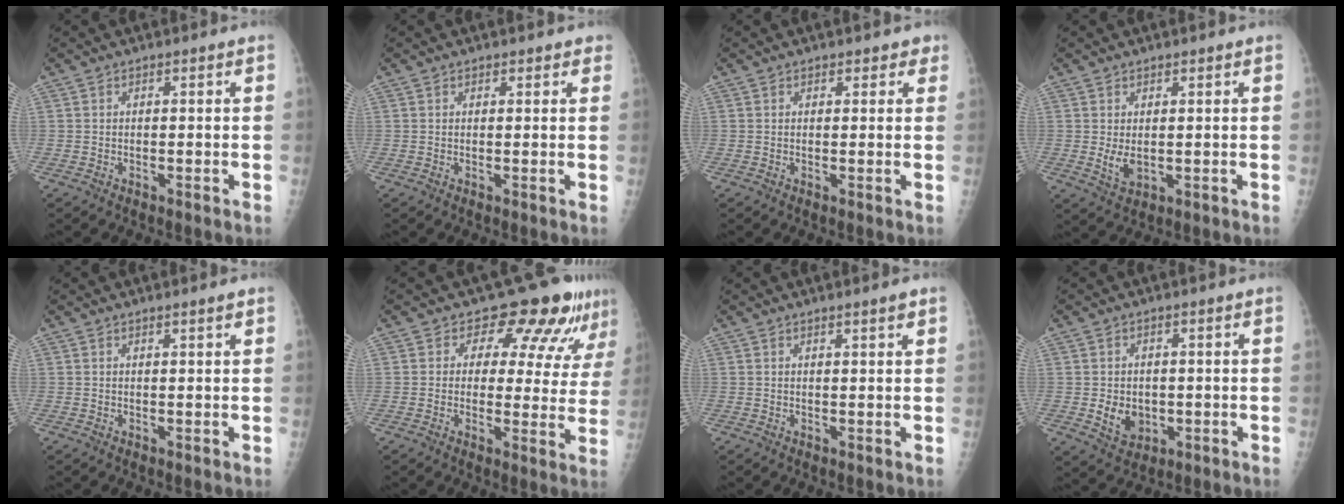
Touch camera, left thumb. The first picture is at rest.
{"total": 1.3, "force": [1.0, 0.8, 0.2], "torque": [0.015, -0.005, 0.007]}
{"total": 2.0, "force": [1.4, 1.4, 0.5], "torque": [0.022, -0.004, 0.011]}
{"total": 3.2, "force": [0.4, 2.0, 2.5], "torque": [-0.040, -0.011, 0.016]}
{"total": 1.1, "force": [0.8, 0.0, 0.7], "torque": [-0.008, -0.006, 0.014]}
{"total": 11.9, "force": [8.6, 6.1, 5.6], "torque": [-0.024, -0.042, 0.088]}
{"total": 1.6, "force": [1.1, 0.0, 1.1], "torque": [-0.012, -0.007, 0.018]}
{"total": 5.3, "force": [-0.5, 4.2, 3.1], "torque": [-0.030, -0.004, 0.005]}